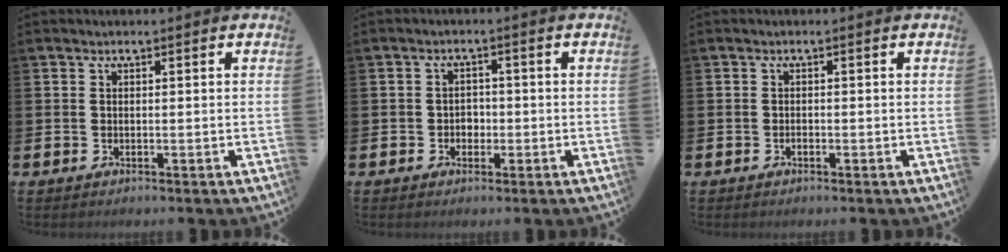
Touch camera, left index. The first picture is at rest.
{"total": 2.0, "force": [-0.5, 1.8, 0.8], "torque": [-0.009, 0.003, -0.016]}
{"total": 0.6, "force": [-0.4, 0.3, 0.3], "torque": [-0.014, 0.001, -0.006]}